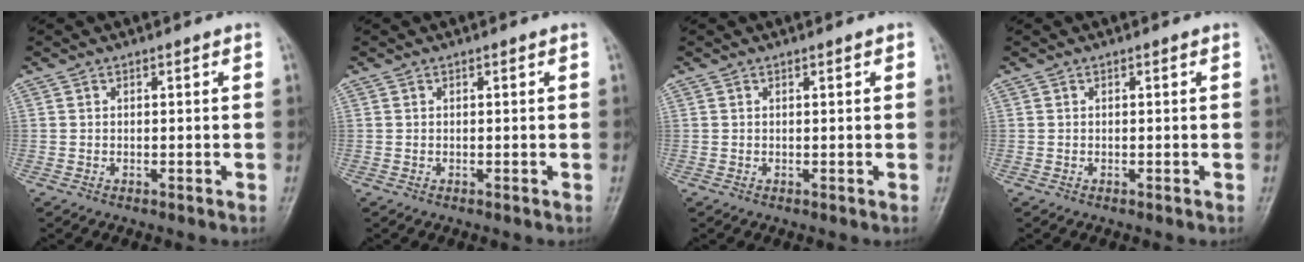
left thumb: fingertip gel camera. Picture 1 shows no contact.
{"total": 0.0}
{"total": 0.7, "force": [0.3, 0.1, 0.5], "torque": [-0.008, 0.000, 0.004]}
{"total": 0.0}